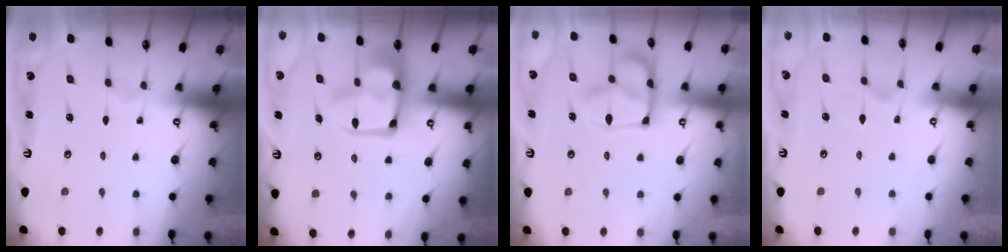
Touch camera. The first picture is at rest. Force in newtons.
{"total": 9.5, "press": 9.4, "slide": 1.6}
{"total": 14.5, "press": 14.5, "slide": 0.4}
{"total": 5.1, "press": 5.0, "slide": 1.2}